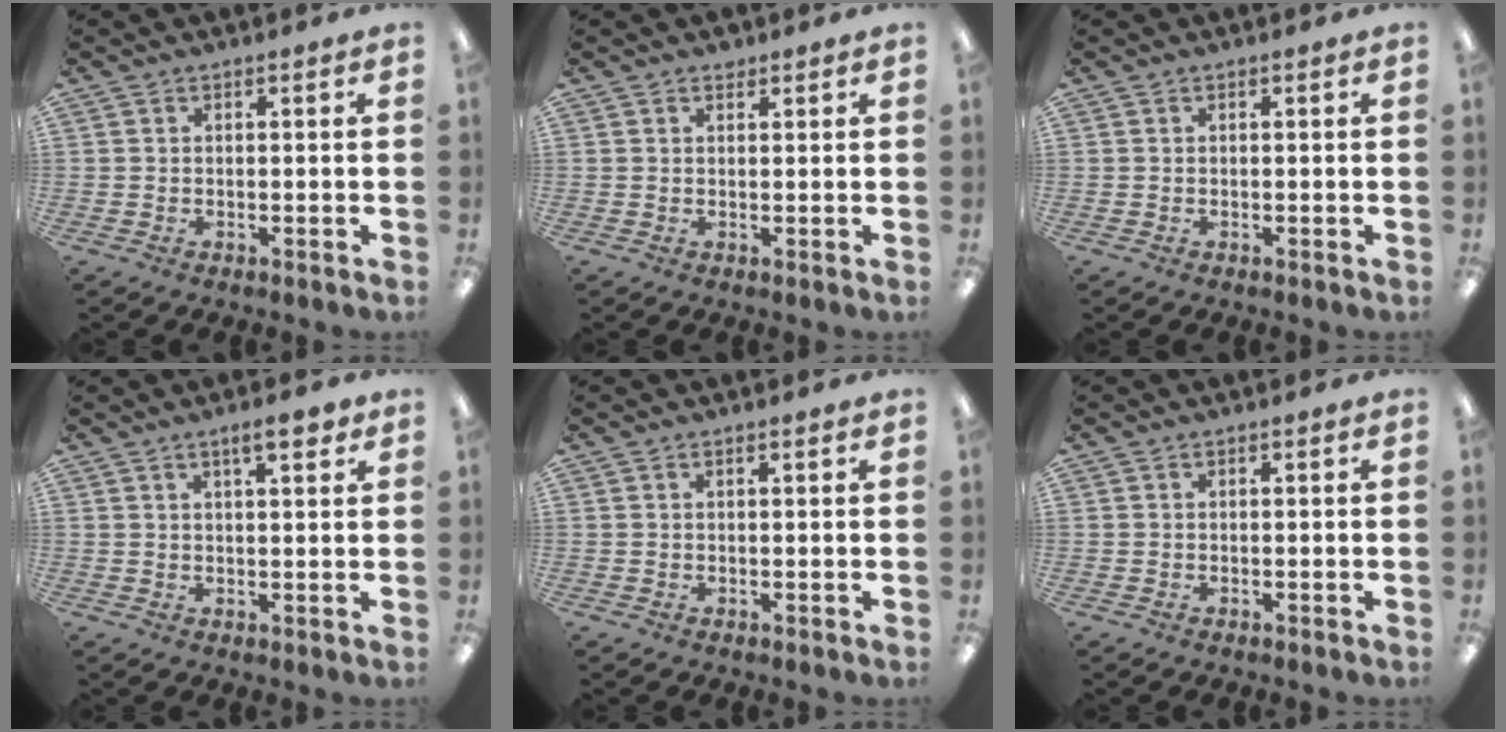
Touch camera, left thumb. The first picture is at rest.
{"total": 1.2, "force": [1.1, 0.4, 0.2], "torque": [0.002, -0.004, 0.020]}
{"total": 0.0}
{"total": 5.1, "force": [3.2, 1.6, 3.7], "torque": [-0.047, -0.011, 0.048]}
{"total": 0.8, "force": [0.6, 0.1, 0.5], "torque": [-0.011, 0.000, 0.011]}
{"total": 0.0}